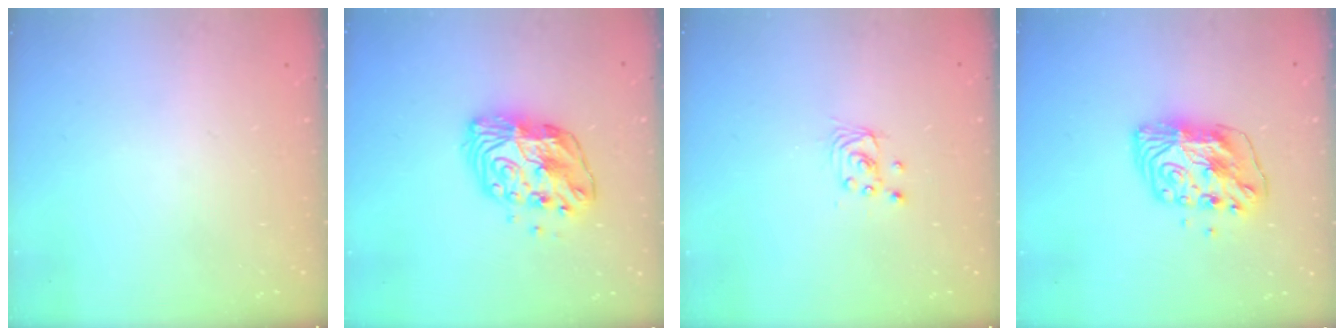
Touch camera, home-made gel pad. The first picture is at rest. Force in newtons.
{"total": 11.9, "press": 11.9, "slide": 0.8}
{"total": 2.5, "press": 2.5, "slide": 0.1}
{"total": 10.2, "press": 10.2, "slide": 0.9}